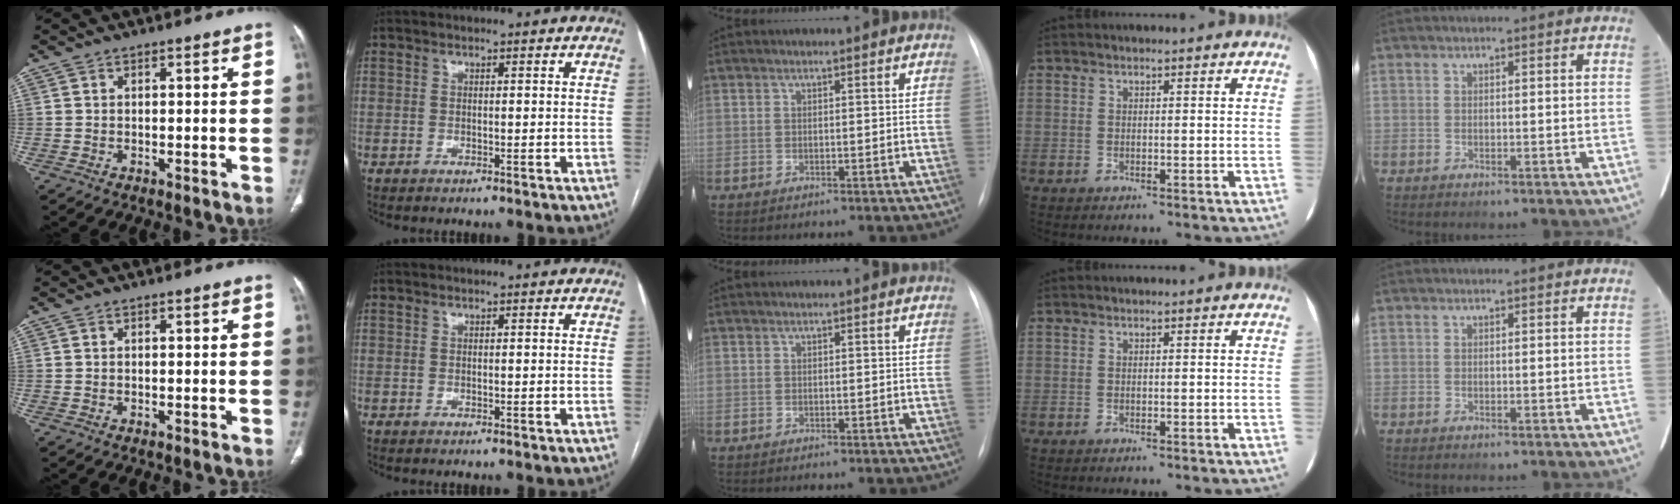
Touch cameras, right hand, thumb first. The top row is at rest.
{}